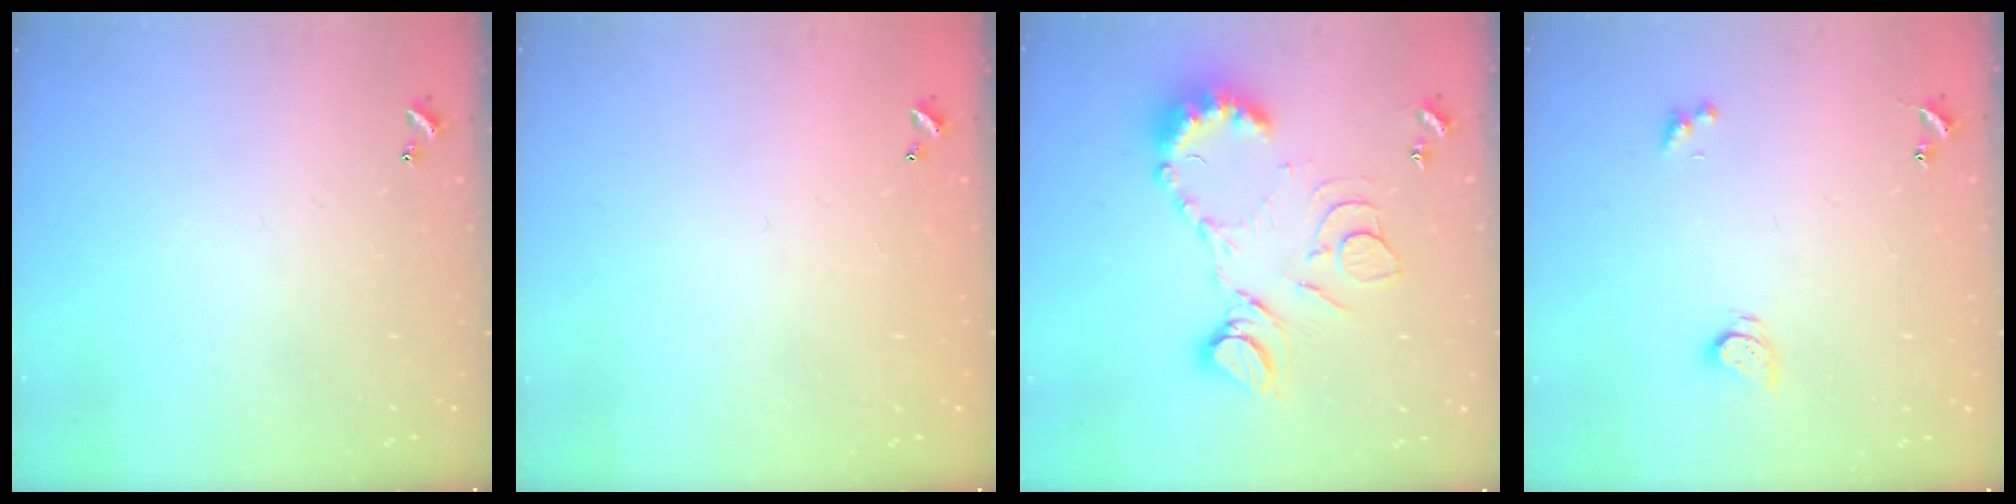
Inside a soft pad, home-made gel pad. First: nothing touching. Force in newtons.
{"total": 2.9, "press": 2.9, "slide": 0.1}
{"total": 15.3, "press": 15.2, "slide": 1.4}
{"total": 2.6, "press": 2.5, "slide": 0.3}